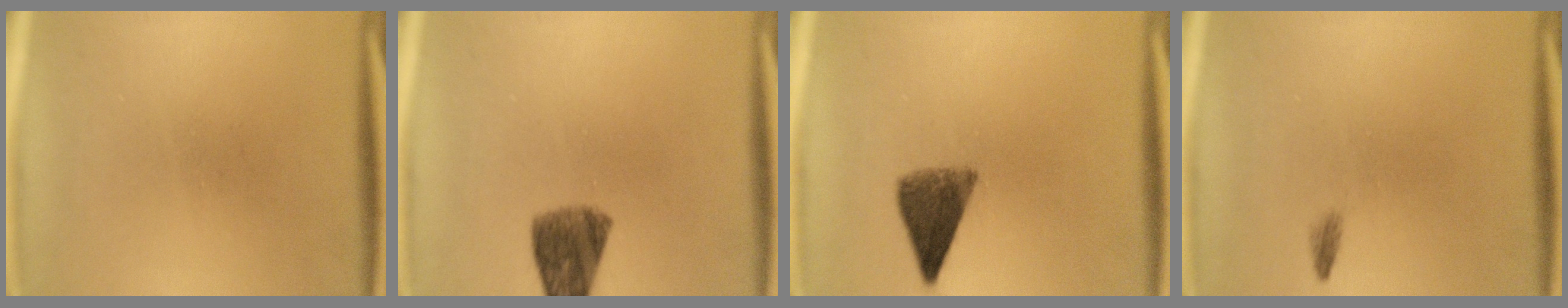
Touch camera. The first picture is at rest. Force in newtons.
{"total": 7.4}
{"total": 6.4}
{"total": 0.7}